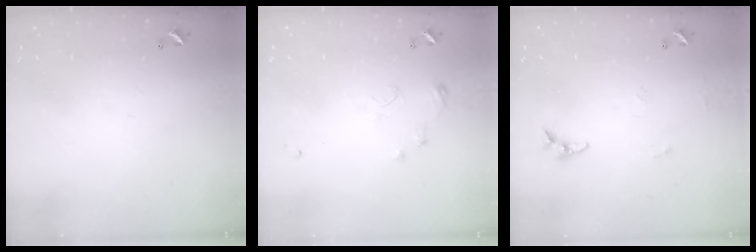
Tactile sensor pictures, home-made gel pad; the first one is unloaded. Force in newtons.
{"total": 6.3, "press": 6.3, "slide": 0.8}
{"total": 5.4, "press": 5.3, "slide": 0.6}